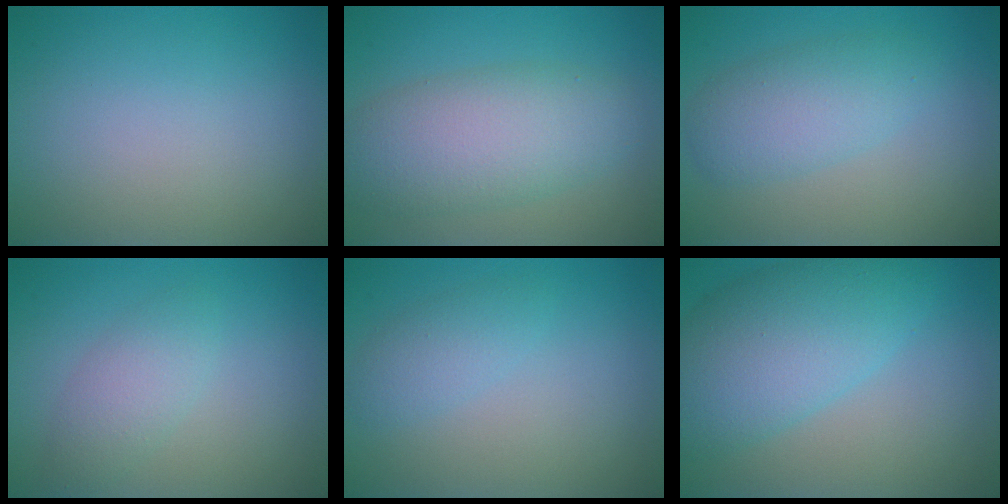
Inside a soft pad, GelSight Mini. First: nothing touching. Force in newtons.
{"total": 7.7, "press": 7.7, "slide": 0.1}
{"total": 3.8, "press": 3.8, "slide": 0.1}
{"total": 2.5, "press": 2.5, "slide": 0.1}
{"total": 1.9, "press": 1.9, "slide": 0.1}
{"total": 7.8, "press": 7.7, "slide": 0.3}